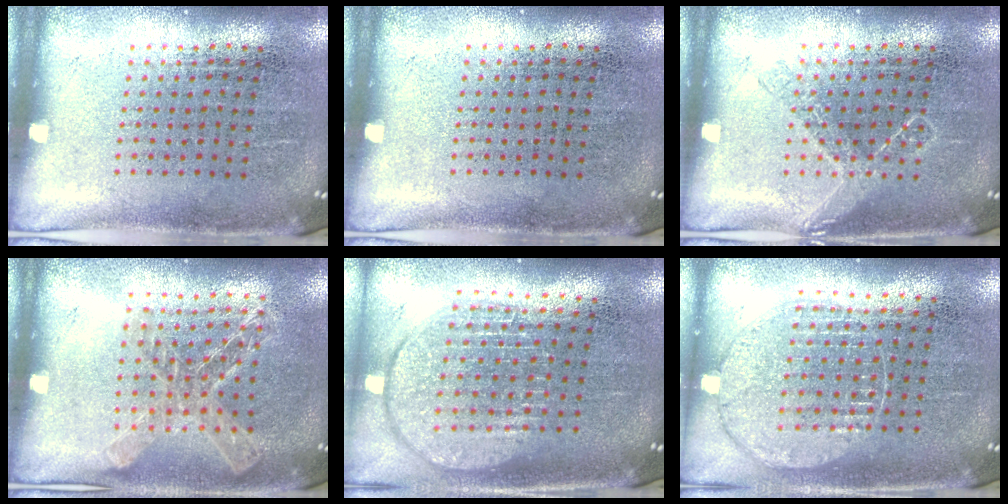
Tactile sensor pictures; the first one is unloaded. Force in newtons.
{"total": 0.0}
{"total": 1.7, "press": 1.7, "slide": 0.3}
{"total": 1.3, "press": 1.3, "slide": 0.3}
{"total": 1.9, "press": 1.5, "slide": 1.1}
{"total": 1.0, "press": 1.0, "slide": 0.1}